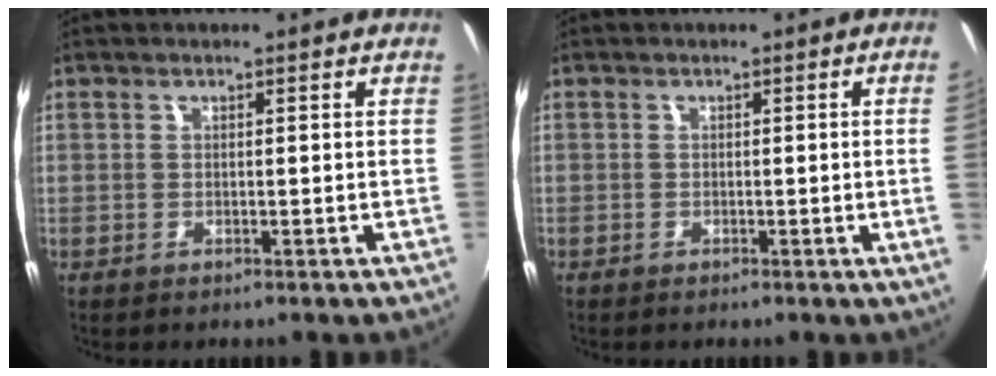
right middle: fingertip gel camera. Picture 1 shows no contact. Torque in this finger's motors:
{"motor_torque": [1.03, -1.11, -0.32, -0.21]}